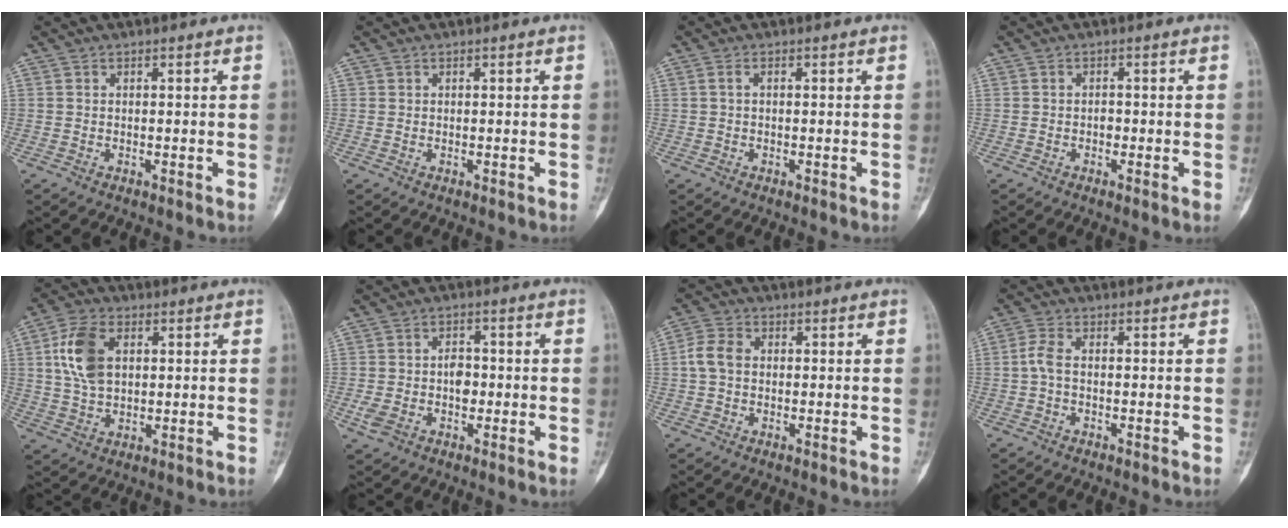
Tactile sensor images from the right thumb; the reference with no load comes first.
{"total": 0.0}
{"total": 1.0, "force": [0.1, 0.5, 0.8], "torque": [-0.017, 0.004, -0.001]}
{"total": 1.3, "force": [-0.3, 0.7, 1.1], "torque": [-0.010, 0.002, -0.008]}
{"total": 10.2, "force": [2.4, 6.3, 7.6], "torque": [-0.150, 0.004, 0.047]}
{"total": 6.3, "force": [-0.9, 4.2, 4.6], "torque": [-0.078, 0.014, -0.018]}
{"total": 4.9, "force": [0.2, 3.7, 3.2], "torque": [-0.067, 0.014, -0.002]}
{"total": 3.0, "force": [-0.3, 1.3, 2.6], "torque": [-0.065, 0.004, -0.011]}